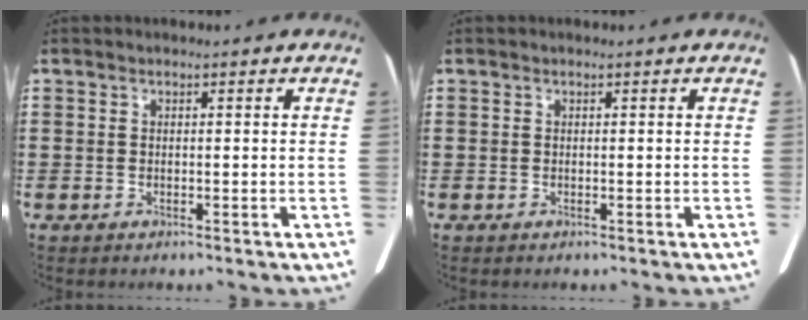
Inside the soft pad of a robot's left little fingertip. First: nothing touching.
{"total": 0.0}